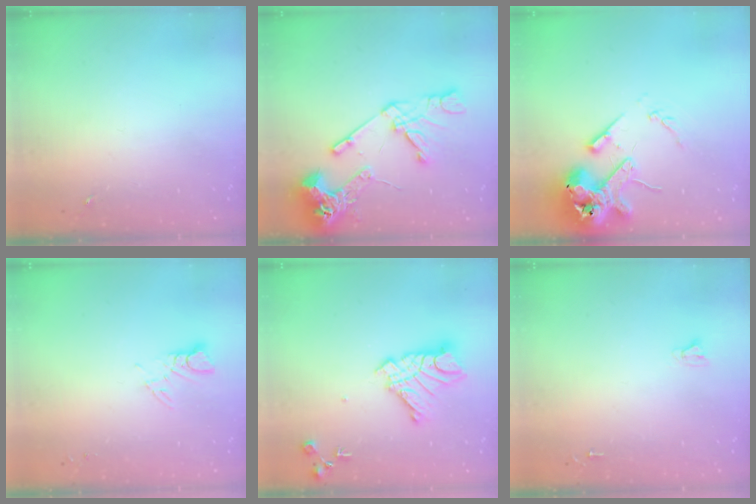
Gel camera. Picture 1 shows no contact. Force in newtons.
{"total": 19.7, "press": 19.5, "slide": 2.6}
{"total": 16.3, "press": 16.0, "slide": 2.6}
{"total": 3.8, "press": 3.8, "slide": 0.3}
{"total": 14.2, "press": 14.2, "slide": 1.3}
{"total": 2.0, "press": 2.0, "slide": 0.2}